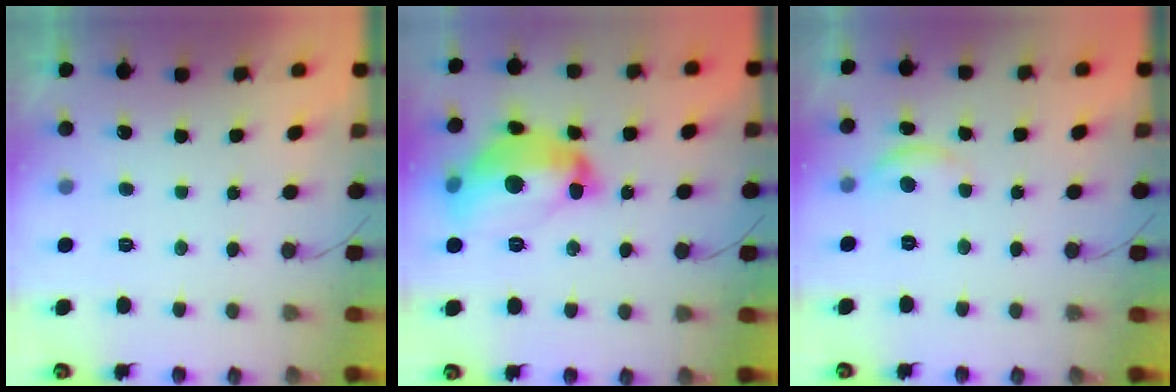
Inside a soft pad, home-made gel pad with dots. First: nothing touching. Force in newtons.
{"total": 18.0, "press": 18.0, "slide": 1.0}
{"total": 6.0, "press": 6.0, "slide": 0.4}